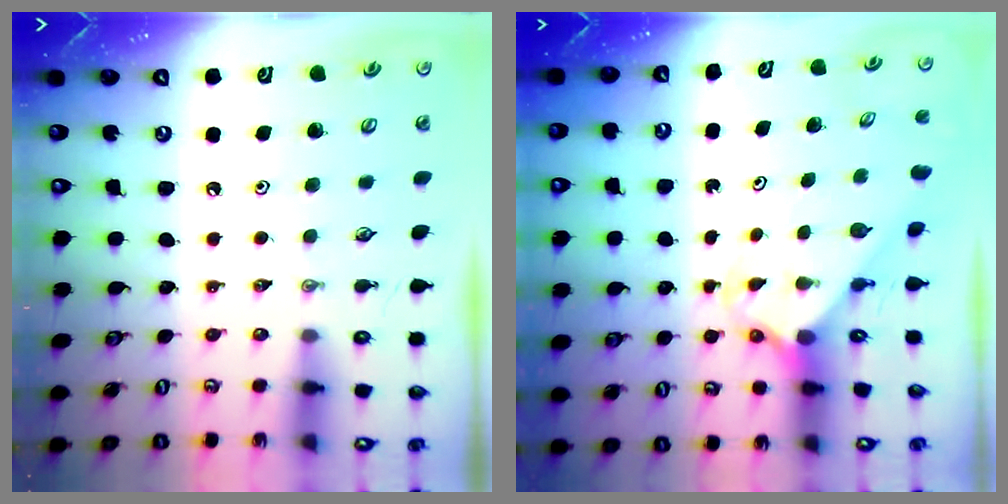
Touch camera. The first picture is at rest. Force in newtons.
{"total": 2.3, "press": 2.3, "slide": 0.2}